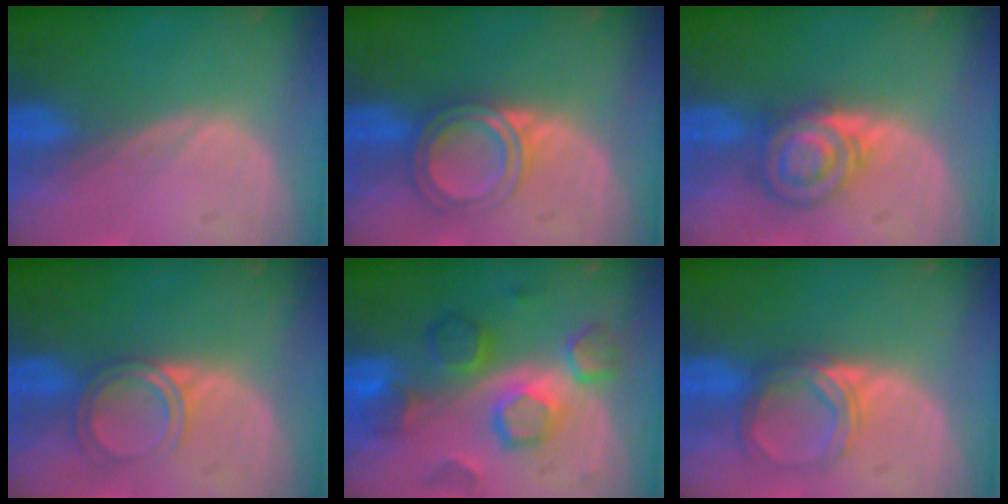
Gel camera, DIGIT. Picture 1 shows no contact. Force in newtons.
{"total": 4.7, "press": 4.5, "slide": 1.3}
{"total": 6.1, "press": 5.9, "slide": 1.8}
{"total": 3.7, "press": 3.6, "slide": 0.3}
{"total": 8.4, "press": 8.4, "slide": 0.7}
{"total": 5.3, "press": 4.9, "slide": 2.0}